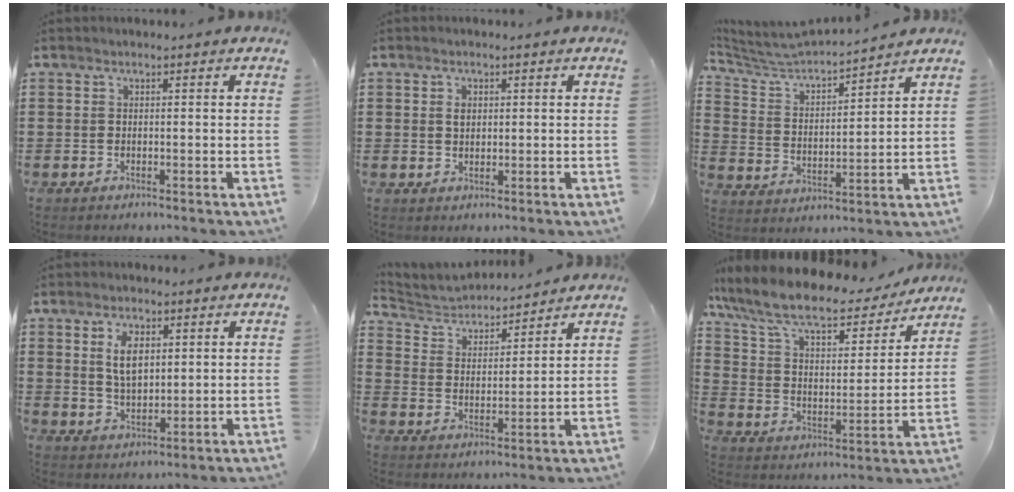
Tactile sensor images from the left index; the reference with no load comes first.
{"total": 1.7, "force": [0.5, 1.3, 1.0], "torque": [-0.014, 0.003, 0.008]}
{"total": 4.3, "force": [4.2, 0.4, 0.9], "torque": [-0.043, -0.034, 0.064]}
{"total": 5.4, "force": [1.8, 2.9, 4.2], "torque": [-0.077, 0.003, 0.027]}
{"total": 4.3, "force": [4.2, 0.8, 0.2], "torque": [-0.029, -0.027, 0.070]}
{"total": 9.9, "force": [8.4, 2.2, 4.7], "torque": [-0.125, -0.049, 0.143]}